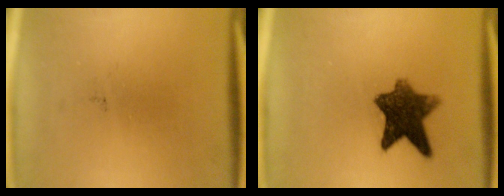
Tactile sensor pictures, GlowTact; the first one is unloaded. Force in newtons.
{"total": 8.9}